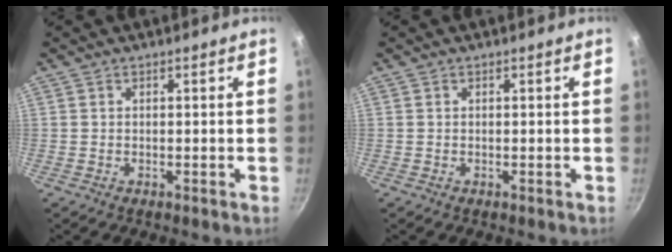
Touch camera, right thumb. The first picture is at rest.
{"total": 0.0}